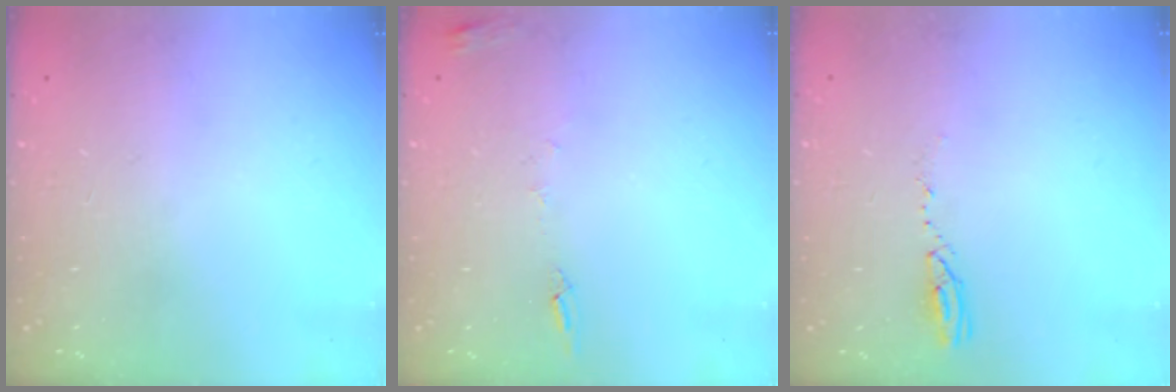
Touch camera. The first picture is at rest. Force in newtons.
{"total": 6.0, "press": 6.0, "slide": 0.6}
{"total": 4.1, "press": 4.1, "slide": 0.4}